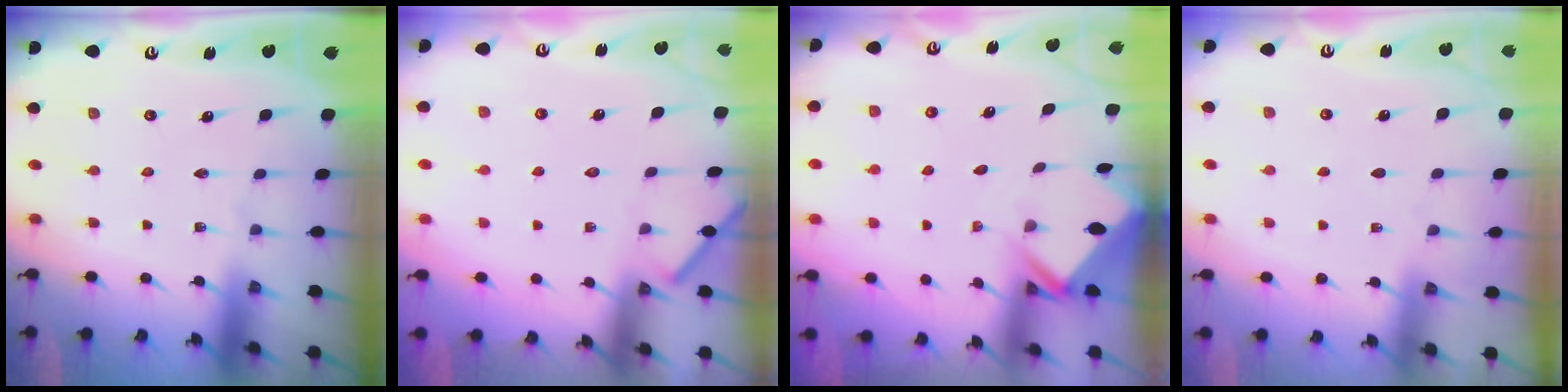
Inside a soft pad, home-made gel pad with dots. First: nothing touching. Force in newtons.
{"total": 1.7, "press": 1.6, "slide": 0.1}
{"total": 2.4, "press": 2.4, "slide": 0.1}
{"total": 3.0, "press": 3.0, "slide": 0.4}